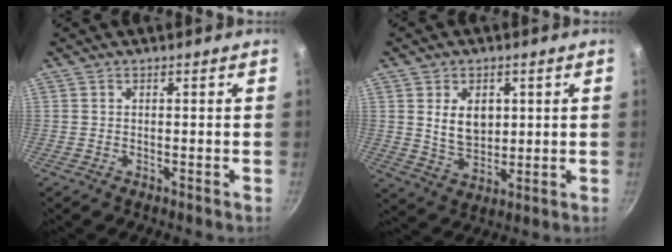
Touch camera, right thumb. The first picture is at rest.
{"total": 7.7, "force": [1.9, 5.4, 5.3], "torque": [-0.068, -0.019, 0.042]}